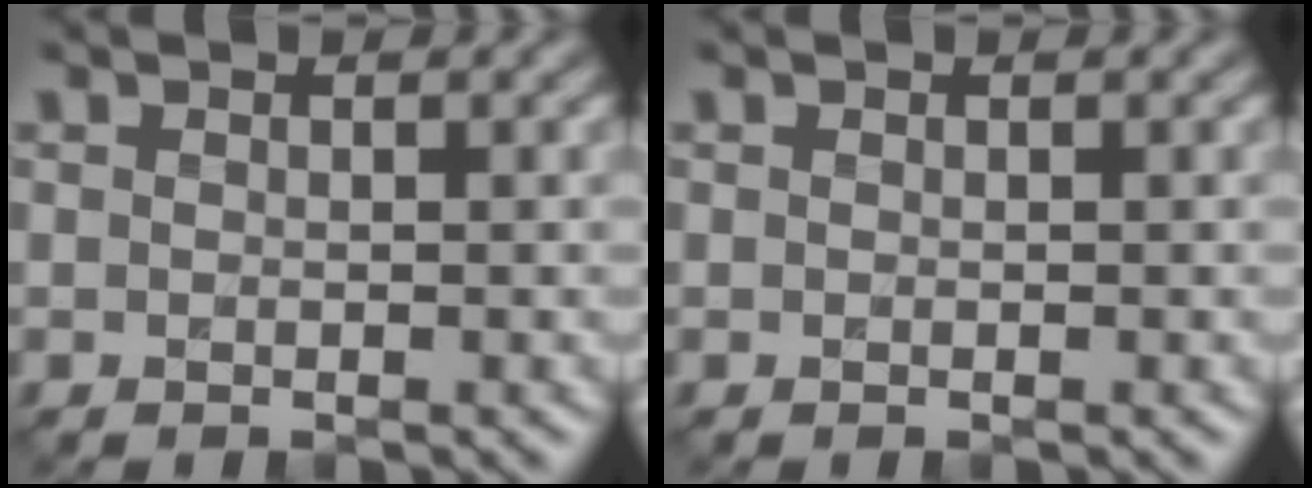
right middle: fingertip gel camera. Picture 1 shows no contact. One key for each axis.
{"total": 0.0}